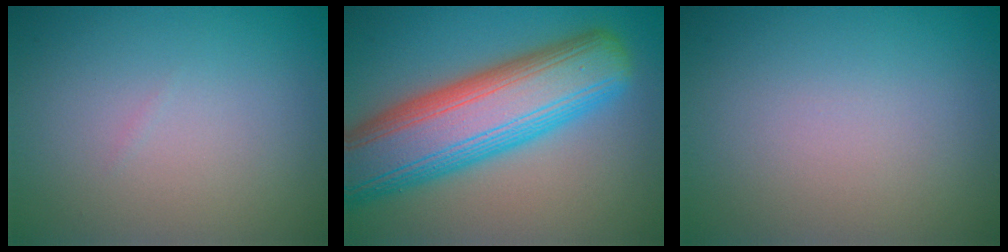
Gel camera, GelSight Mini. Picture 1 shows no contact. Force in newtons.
{"total": 12.0, "press": 12.0, "slide": 0.6}
{"total": 0.0}